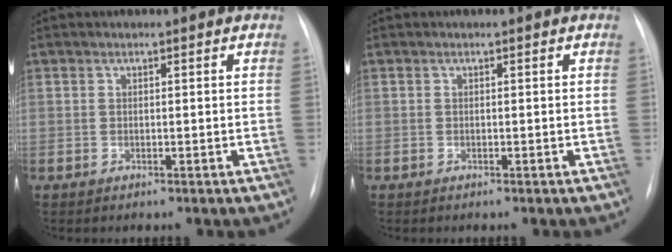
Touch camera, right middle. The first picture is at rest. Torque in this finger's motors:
{"motor_torque": [0.21, -0.09, 0.01, -0.07]}